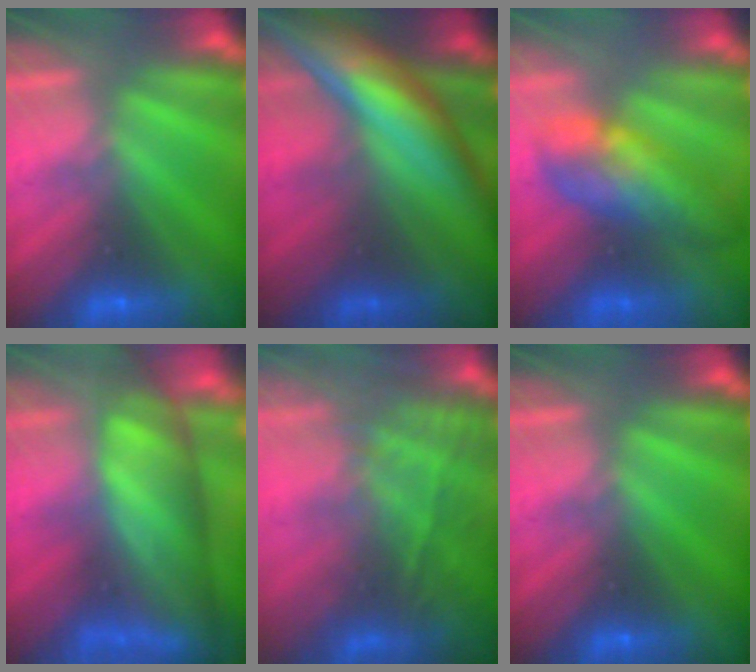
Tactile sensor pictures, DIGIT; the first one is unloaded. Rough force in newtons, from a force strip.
{"total": 8.1}
{"total": 9.1}
{"total": 7.9}
{"total": 11.3}
{"total": 0.0}